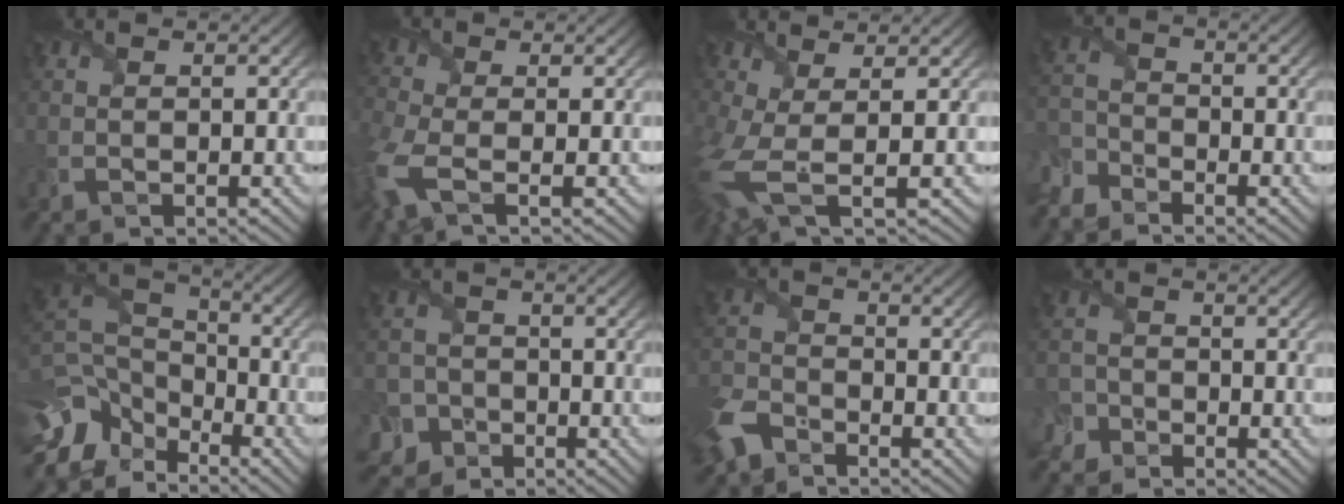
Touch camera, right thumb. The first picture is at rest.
{"total": 5.8, "force": [-2.3, 2.7, 4.6], "torque": [-0.133, -0.018, -0.056]}
{"total": 6.7, "force": [-0.5, 2.6, 6.2], "torque": [-0.165, -0.018, -0.011]}
{"total": 4.5, "force": [-3.9, 2.0, 1.0], "torque": [-0.030, -0.007, -0.098]}
{"total": 11.7, "force": [-6.2, 7.9, 6.0], "torque": [-0.182, -0.024, -0.096]}
{"total": 6.4, "force": [-3.2, 5.3, 1.4], "torque": [-0.030, -0.012, -0.082]}
{"total": 6.3, "force": [-4.5, 3.5, 2.7], "torque": [-0.075, -0.012, -0.109]}
{"total": 3.1, "force": [-2.4, 2.0, 0.3], "torque": [-0.001, 0.004, -0.056]}